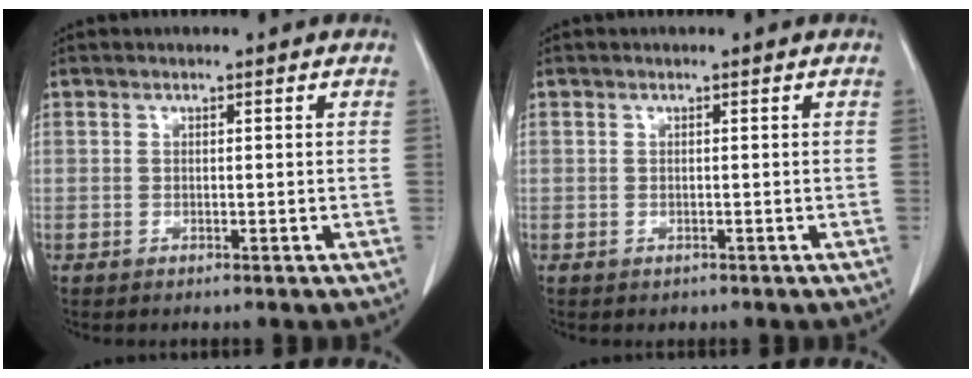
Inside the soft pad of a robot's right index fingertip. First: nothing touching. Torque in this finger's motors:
{"motor_torque": [-0.28, -0.22, -0.14, -0.06]}